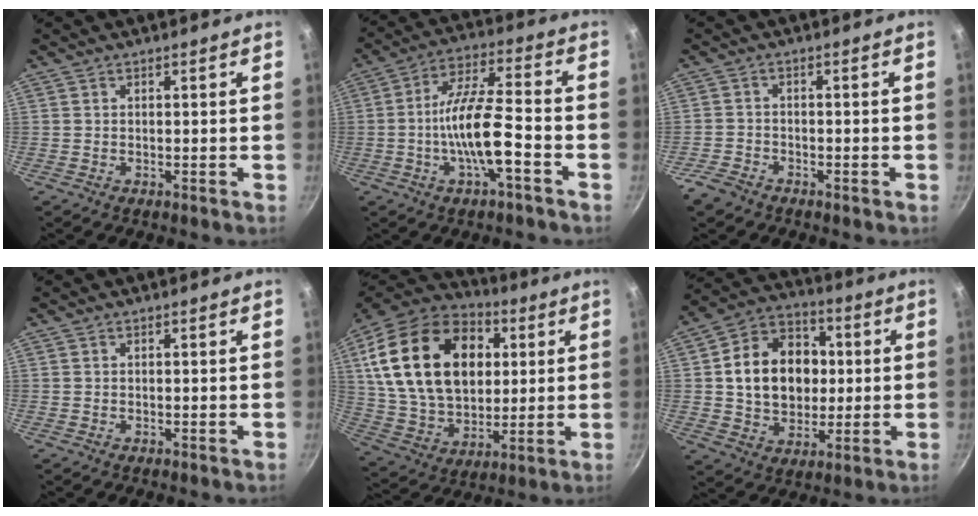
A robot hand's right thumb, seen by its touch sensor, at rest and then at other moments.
{"total": 12.2, "force": [-4.1, 3.3, 11.0], "torque": [-0.199, 0.036, -0.081]}
{"total": 4.0, "force": [-3.0, 2.3, 1.3], "torque": [-0.030, 0.026, -0.055]}
{"total": 0.0}
{"total": 28.9, "force": [6.8, 19.5, 20.2], "torque": [-0.344, 0.001, 0.121]}
{"total": 17.8, "force": [0.8, 14.4, 10.5], "torque": [-0.135, 0.026, 0.011]}